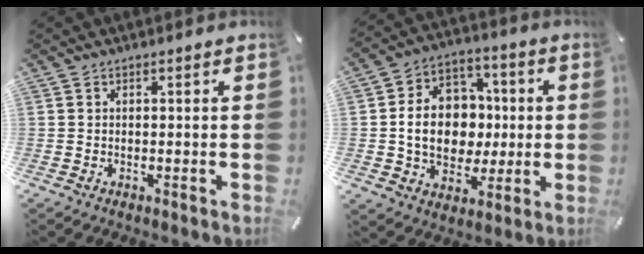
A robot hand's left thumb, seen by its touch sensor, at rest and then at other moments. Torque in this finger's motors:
{"motor_torque": [1.69, 1.84, 0.67, -0.36, 0.42]}